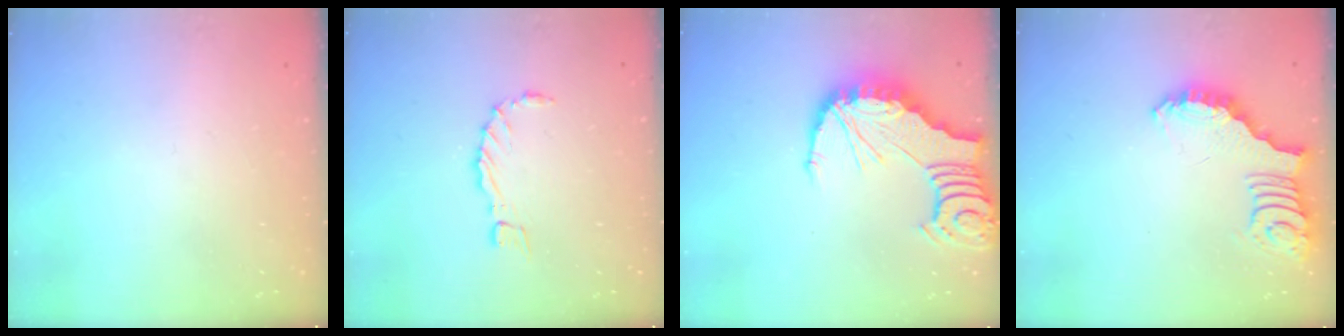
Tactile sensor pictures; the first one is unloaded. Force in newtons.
{"total": 2.7, "press": 2.7, "slide": 0.1}
{"total": 7.8, "press": 7.7, "slide": 0.9}
{"total": 2.6, "press": 2.5, "slide": 0.6}